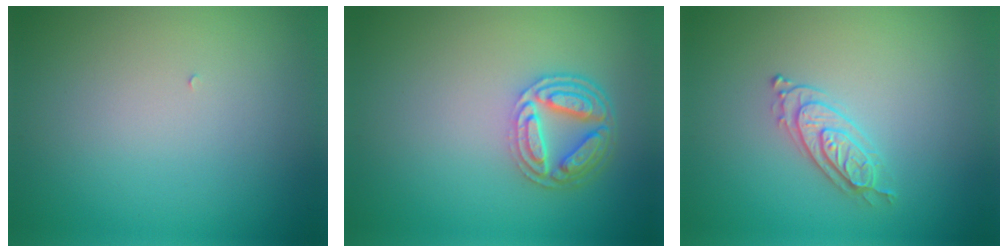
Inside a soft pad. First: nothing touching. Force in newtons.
{"total": 4.5, "press": 3.4, "slide": 2.9}
{"total": 2.2, "press": 2.1, "slide": 0.6}